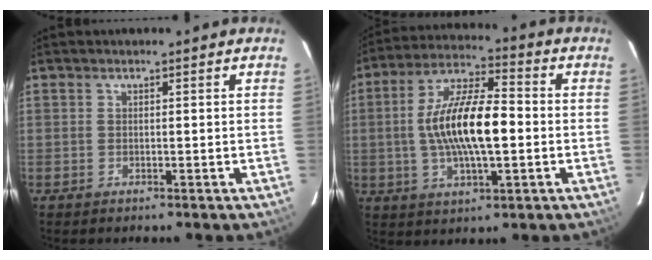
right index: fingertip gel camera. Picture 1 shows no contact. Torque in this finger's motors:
{"motor_torque": [0.78, 0.00, 0.97, 0.21]}